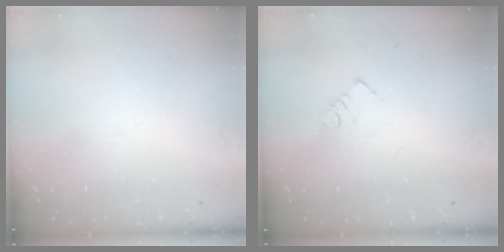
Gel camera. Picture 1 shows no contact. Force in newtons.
{"total": 2.5, "press": 2.5, "slide": 0.1}